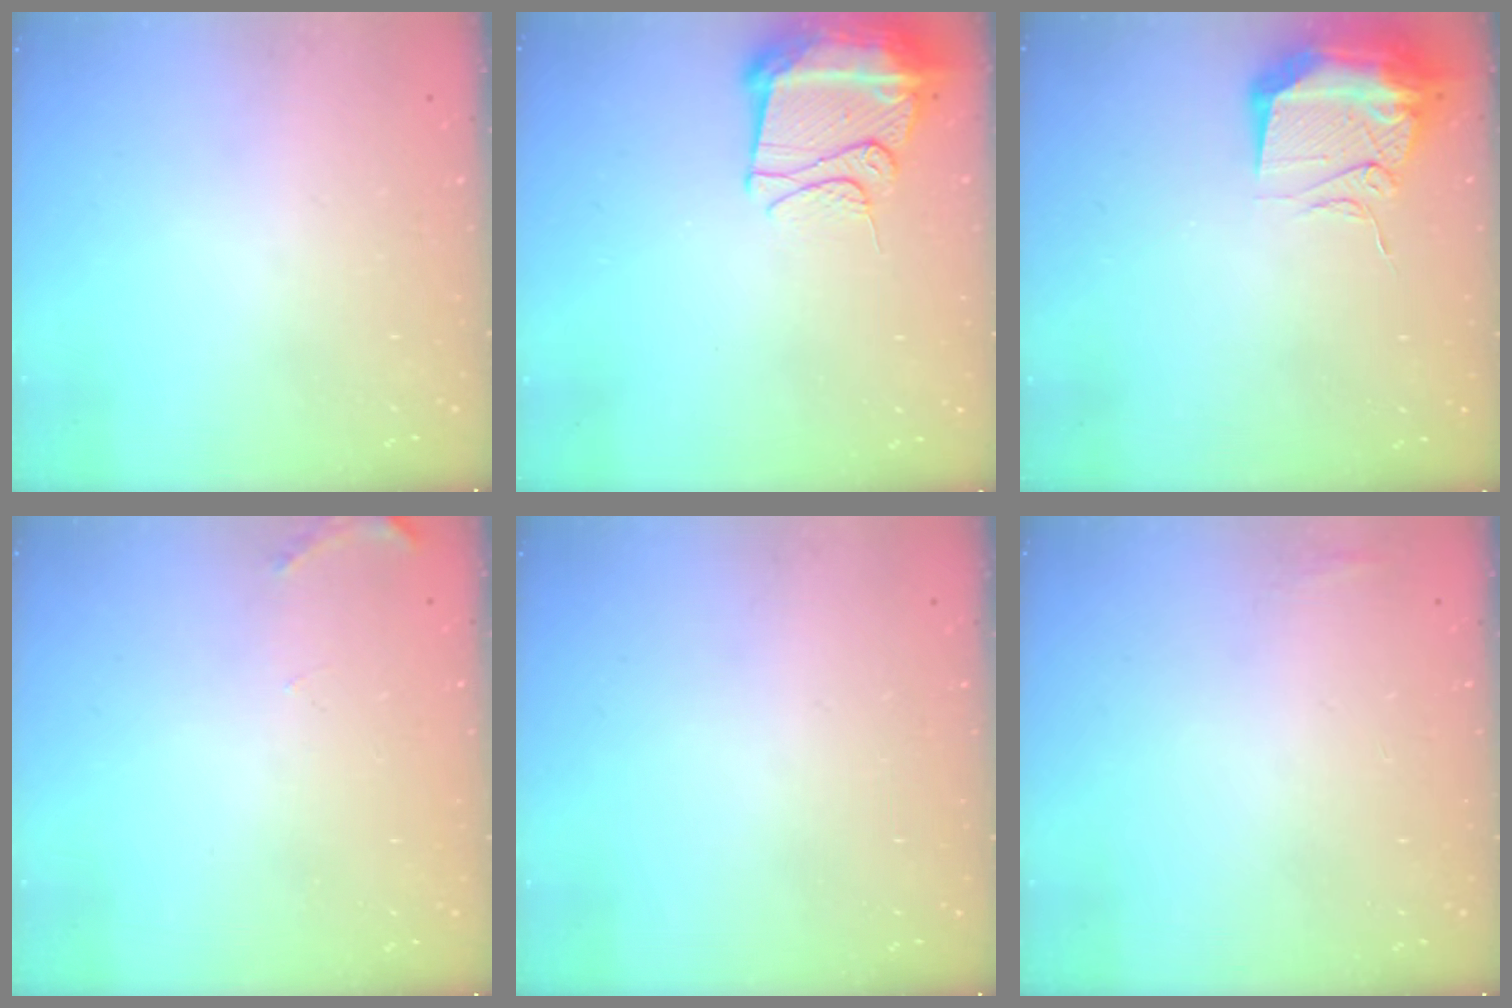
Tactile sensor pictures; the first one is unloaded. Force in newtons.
{"total": 13.1, "press": 13.1, "slide": 1.4}
{"total": 12.6, "press": 12.5, "slide": 1.2}
{"total": 5.6, "press": 5.4, "slide": 1.3}
{"total": 0.0}
{"total": 9.7, "press": 4.2, "slide": 8.8}